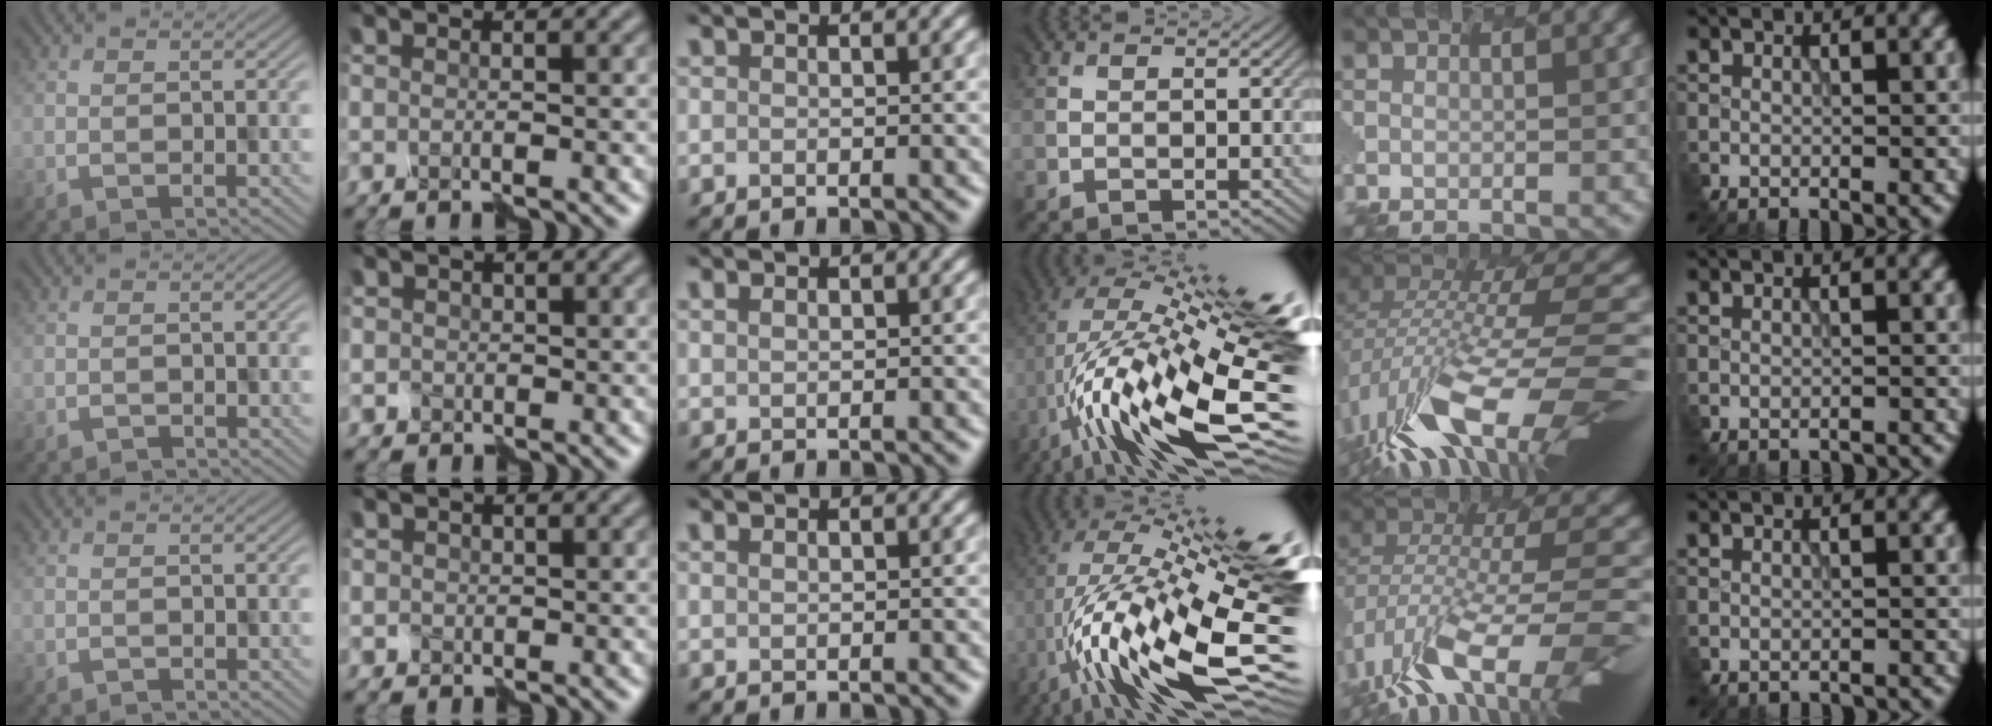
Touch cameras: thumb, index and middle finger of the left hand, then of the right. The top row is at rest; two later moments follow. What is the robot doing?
{"motion": "disassemble", "object": "hinged jar"}